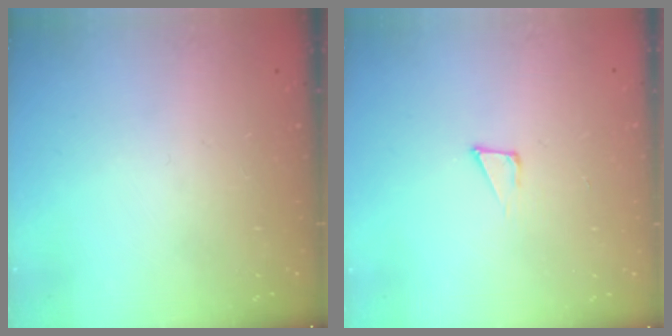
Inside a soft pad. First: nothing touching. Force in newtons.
{"total": 5.0, "press": 4.9, "slide": 0.8}